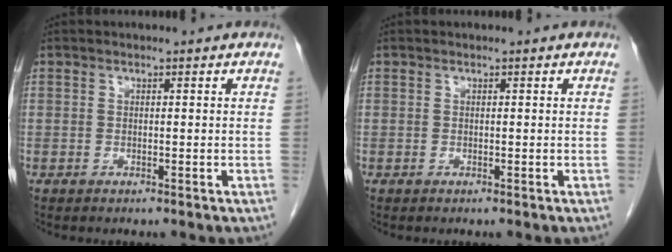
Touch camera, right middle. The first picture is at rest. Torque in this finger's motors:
{"motor_torque": [-0.20, 0.06, -0.04, -0.01]}